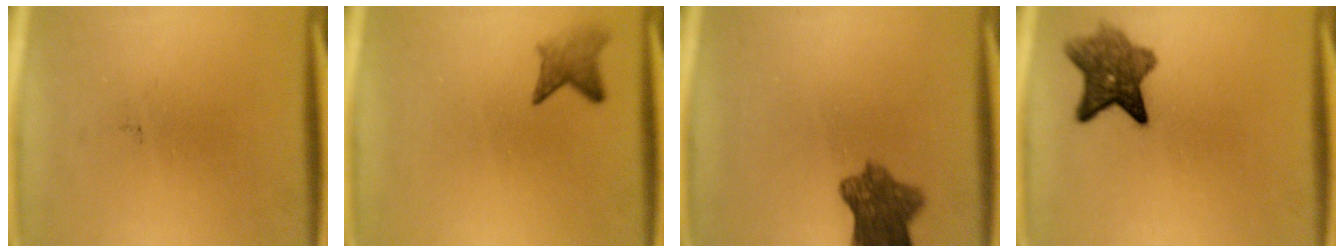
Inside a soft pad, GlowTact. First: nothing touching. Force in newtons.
{"total": 2.4}
{"total": 7.7}
{"total": 7.0}